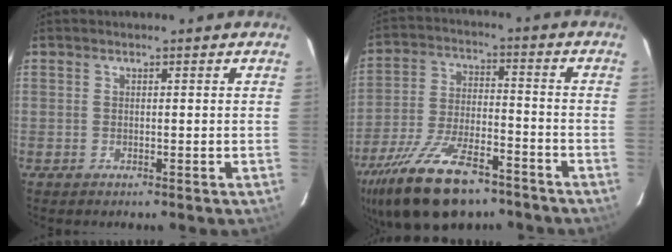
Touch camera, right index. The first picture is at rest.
{"total": 20.6, "force": [-14.5, 8.3, 12.0], "torque": [-0.246, -0.030, -0.242]}